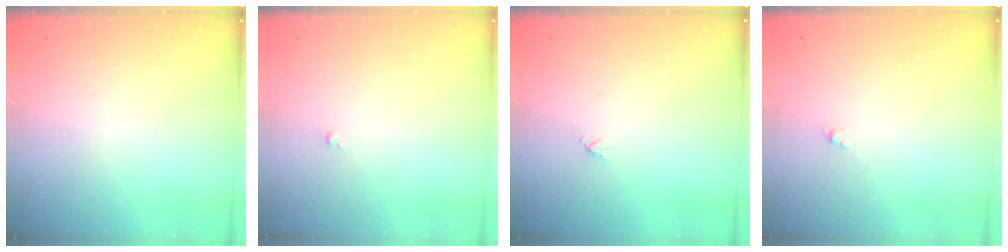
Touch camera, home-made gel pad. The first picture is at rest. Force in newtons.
{"total": 0.0}
{"total": 2.9, "press": 2.9, "slide": 0.3}
{"total": 0.0}